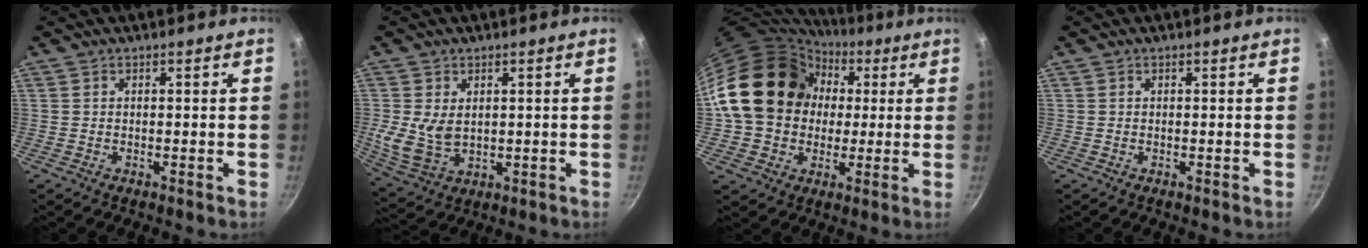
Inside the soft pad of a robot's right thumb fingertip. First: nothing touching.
{"total": 9.6, "force": [1.4, 6.8, 6.7], "torque": [-0.119, -0.028, 0.046]}
{"total": 20.4, "force": [2.7, 16.9, 11.1], "torque": [-0.175, 0.041, 0.045]}
{"total": 0.0}